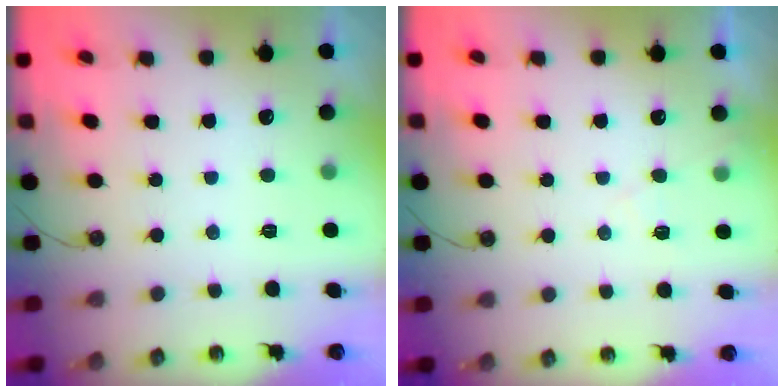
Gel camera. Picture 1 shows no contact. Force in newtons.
{"total": 5.2, "press": 5.1, "slide": 0.7}